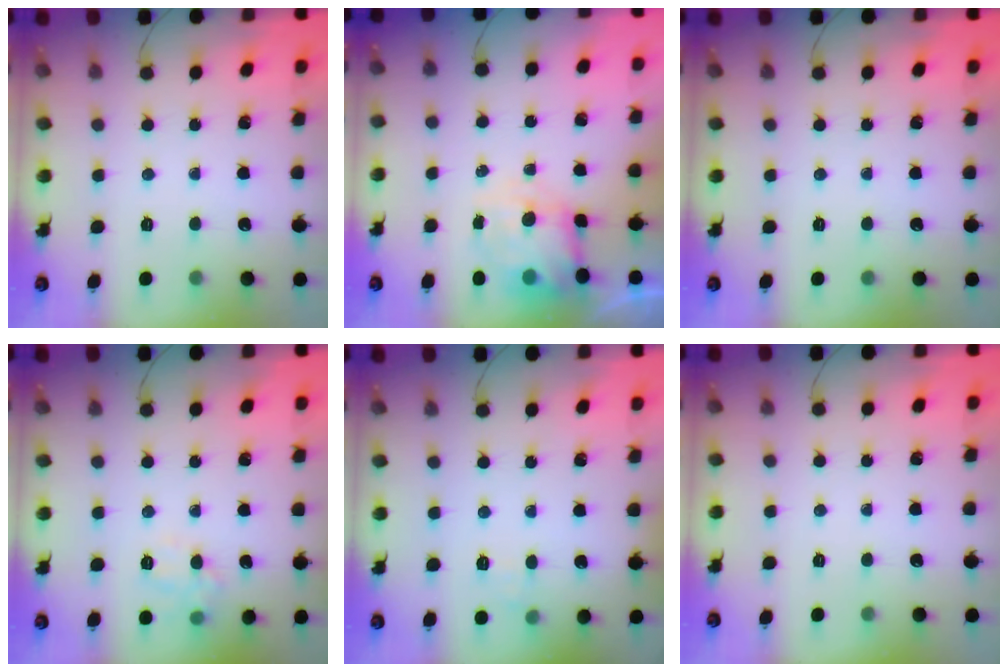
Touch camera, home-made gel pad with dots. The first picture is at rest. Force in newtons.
{"total": 6.9, "press": 6.8, "slide": 1.1}
{"total": 0.0}
{"total": 8.6, "press": 8.5, "slide": 1.3}
{"total": 5.6, "press": 5.4, "slide": 1.5}
{"total": 0.0}